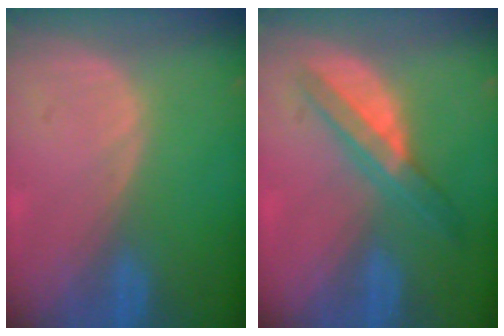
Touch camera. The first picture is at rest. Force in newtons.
{"total": 6.4, "press": 5.6, "slide": 3.2}